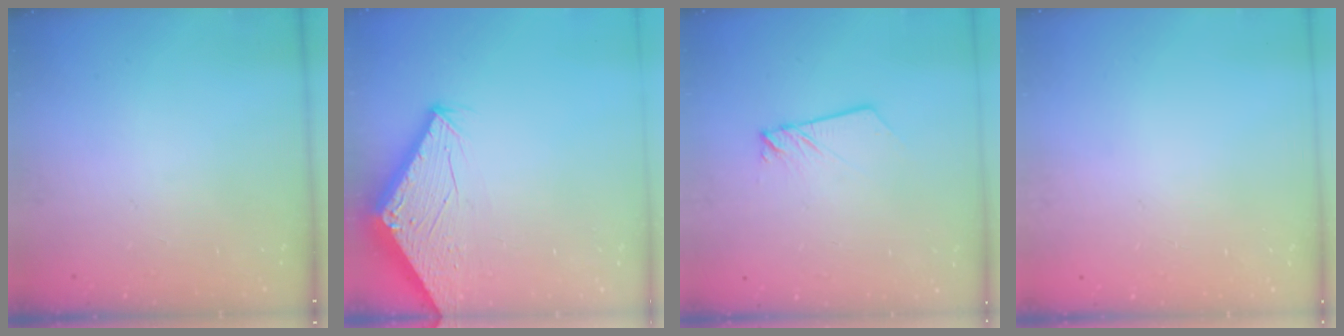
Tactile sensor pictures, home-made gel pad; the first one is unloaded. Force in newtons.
{"total": 2.7, "press": 2.7, "slide": 0.1}
{"total": 2.0, "press": 2.0, "slide": 0.2}
{"total": 0.0}